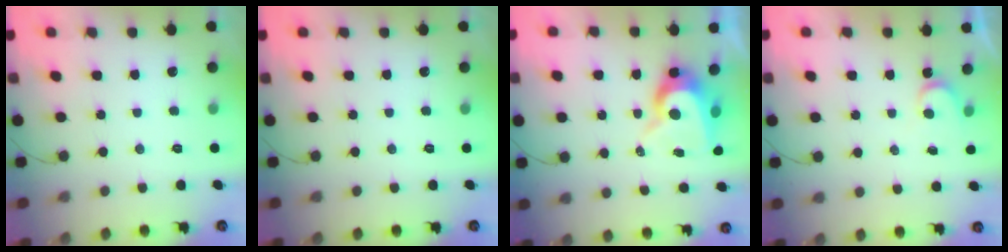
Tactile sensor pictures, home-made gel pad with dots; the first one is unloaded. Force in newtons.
{"total": 0.0}
{"total": 9.9, "press": 9.9, "slide": 0.7}
{"total": 3.5, "press": 3.5, "slide": 0.3}